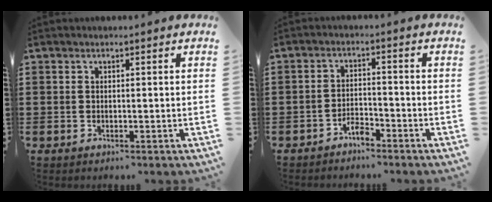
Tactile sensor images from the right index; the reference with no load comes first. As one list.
[{"total": 2.8, "force": [-2.5, 0.7, 1.0], "torque": [-0.023, 0.006, -0.049]}]